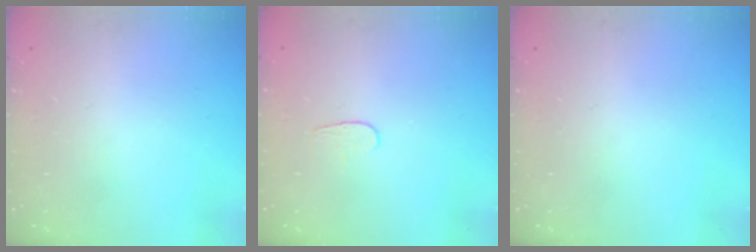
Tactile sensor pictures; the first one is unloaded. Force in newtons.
{"total": 3.8, "press": 3.8, "slide": 0.4}
{"total": 0.0}